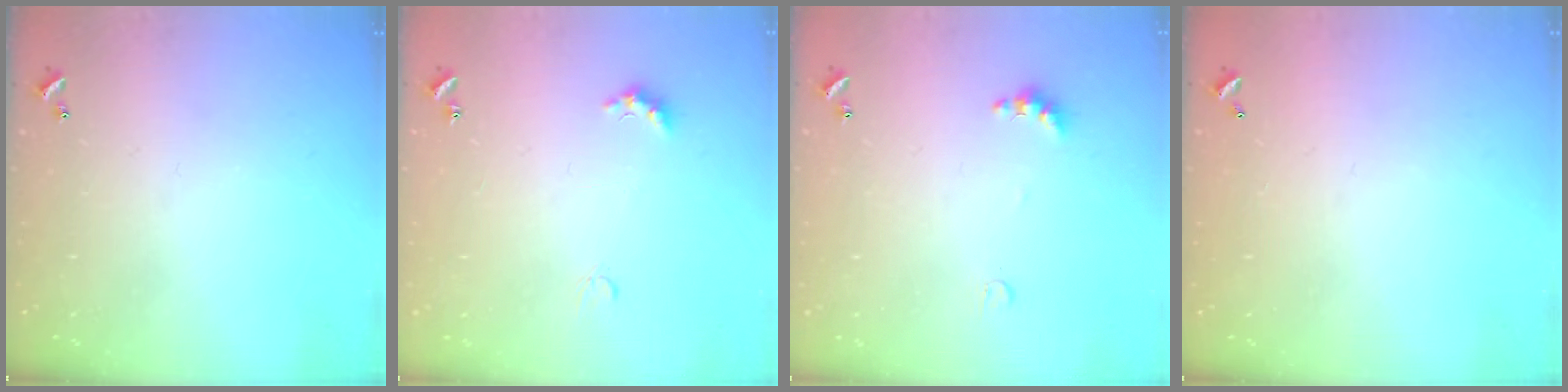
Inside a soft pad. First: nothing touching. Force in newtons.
{"total": 2.1, "press": 2.0, "slide": 0.5}
{"total": 3.4, "press": 3.4, "slide": 0.8}
{"total": 2.9, "press": 2.9, "slide": 0.1}